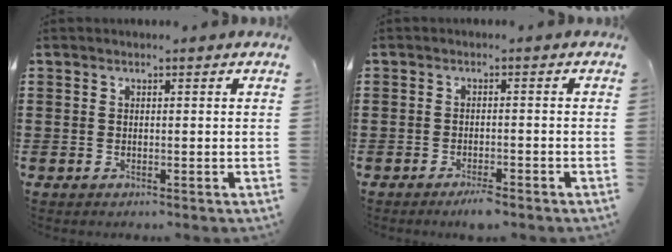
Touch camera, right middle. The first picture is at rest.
{"total": 2.0, "force": [-1.8, 0.3, 0.9], "torque": [-0.018, 0.002, -0.033]}